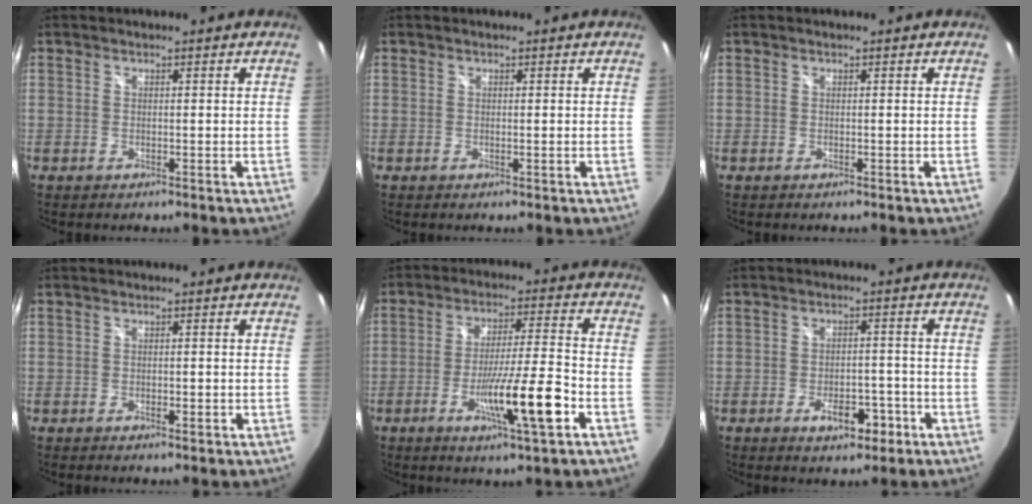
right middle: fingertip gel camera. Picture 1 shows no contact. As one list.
[{"total": 0.0}, {"total": 0.0}, {"total": 1.5, "force": [-0.7, 0.7, 1.2], "torque": [-0.017, -0.002, -0.011]}, {"total": 12.2, "force": [-5.2, 0.1, 11.0], "torque": [-0.199, -0.017, -0.090]}, {"total": 6.4, "force": [-3.4, 3.2, 4.3], "torque": [-0.080, 0.000, -0.045]}]